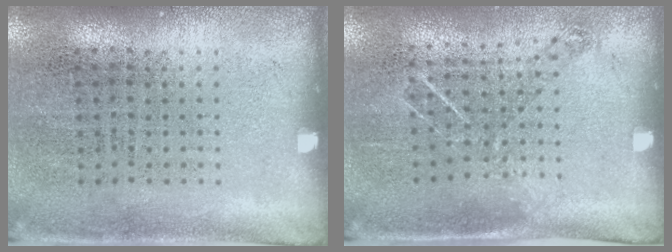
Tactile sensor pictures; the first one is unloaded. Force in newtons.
{"total": 0.9, "press": 0.9, "slide": 0.1}